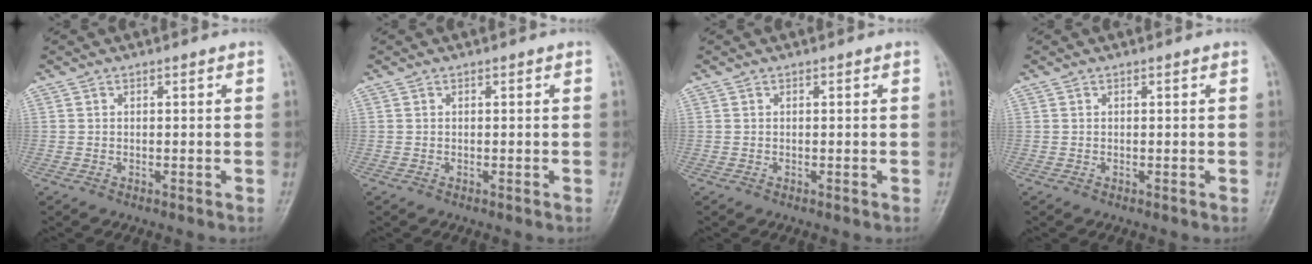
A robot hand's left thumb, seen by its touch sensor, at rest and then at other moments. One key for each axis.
{"total": 0.0}
{"total": 0.0}
{"total": 0.0}